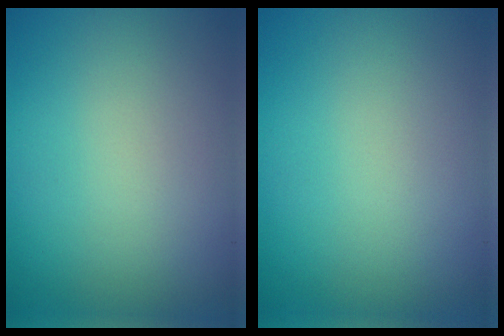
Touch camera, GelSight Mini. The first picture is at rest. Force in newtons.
{"total": 0.0}